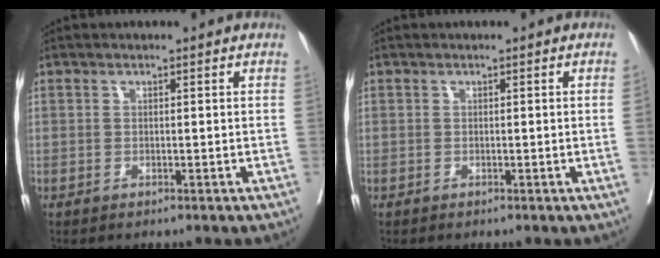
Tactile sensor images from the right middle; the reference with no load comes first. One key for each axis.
{"total": 1.2, "fx": -0.1, "fy": -0.5, "fz": 1.1, "tx": -0.013, "ty": 0.002, "tz": 0.001}